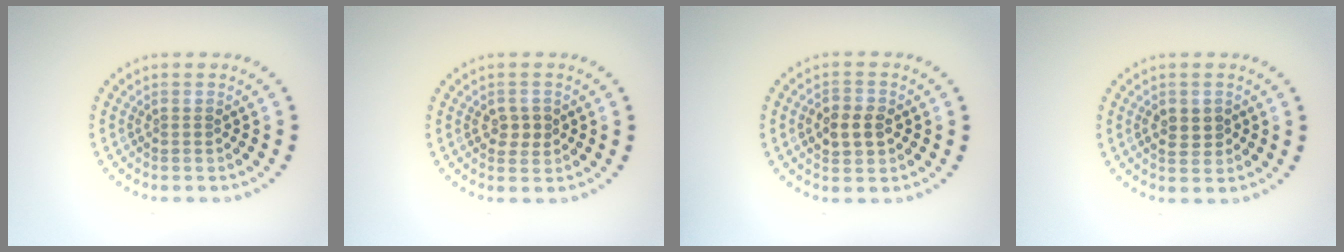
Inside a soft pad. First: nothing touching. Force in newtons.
{"total": 1.9, "press": 1.9, "slide": 0.4}
{"total": 2.9, "press": 2.9, "slide": 0.1}
{"total": 2.2, "press": 2.2, "slide": 0.1}